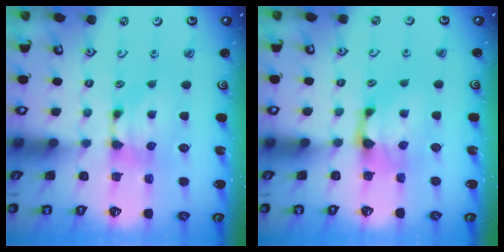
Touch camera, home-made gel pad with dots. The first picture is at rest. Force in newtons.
{"total": 1.2, "press": 0.0, "slide": 1.2}